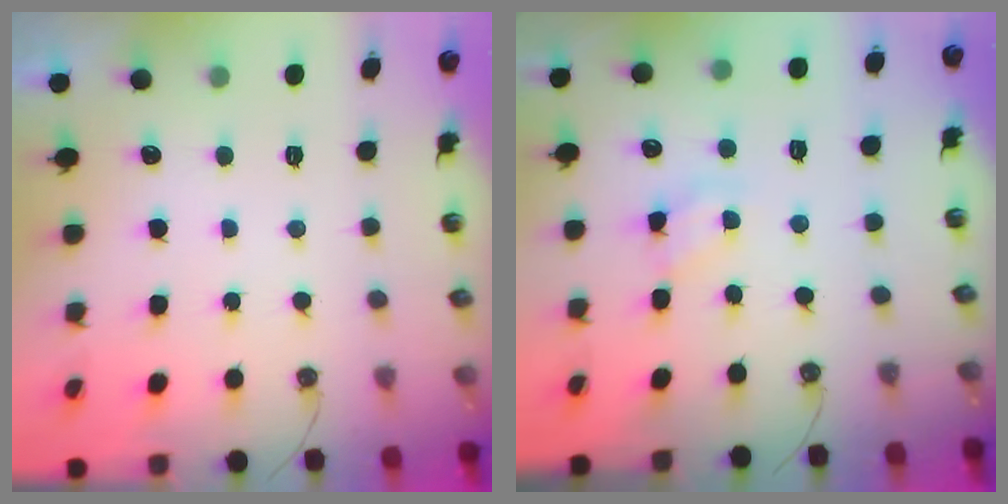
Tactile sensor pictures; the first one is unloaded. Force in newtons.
{"total": 2.9, "press": 2.9, "slide": 0.4}